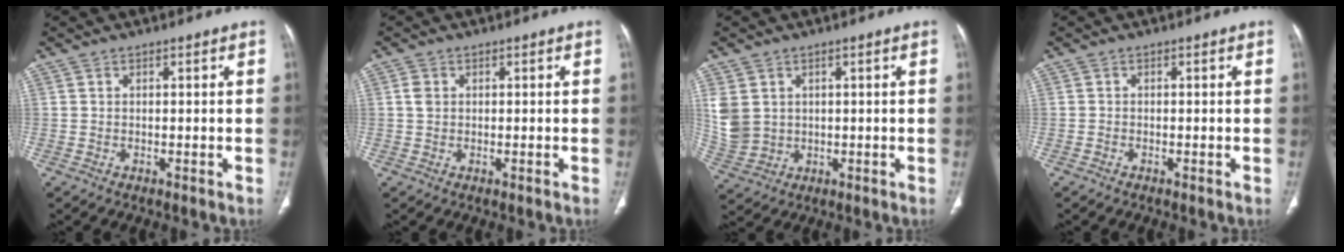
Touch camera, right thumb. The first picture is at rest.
{"total": 1.7, "force": [0.3, 1.3, 1.1], "torque": [-0.021, 0.001, 0.004]}
{"total": 7.4, "force": [1.6, 6.1, 3.8], "torque": [-0.078, -0.005, 0.050]}
{"total": 0.0}